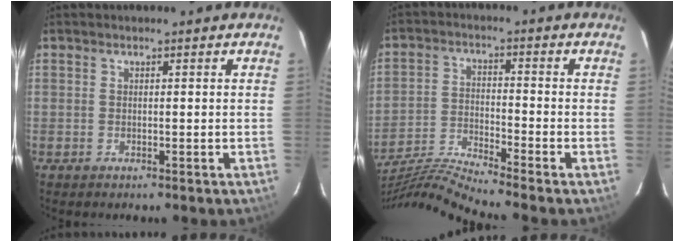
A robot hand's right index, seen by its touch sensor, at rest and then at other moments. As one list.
[{"total": 10.4, "force": [-9.4, -3.0, 3.2], "torque": [-0.078, -0.002, -0.183]}]